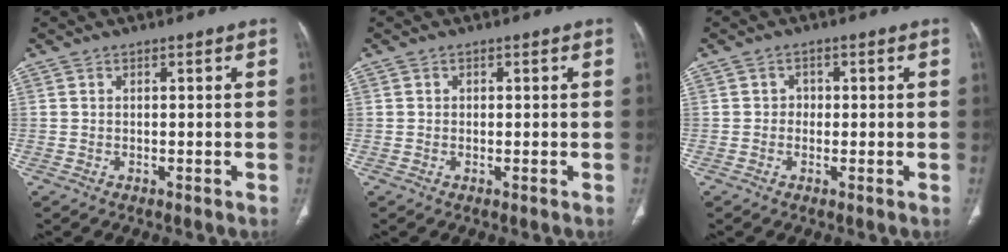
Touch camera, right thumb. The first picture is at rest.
{"total": 0.6, "force": [0.1, 0.6, 0.1], "torque": [0.004, 0.003, 0.001]}
{"total": 1.7, "force": [0.0, 1.6, 0.6], "torque": [0.006, 0.006, -0.006]}